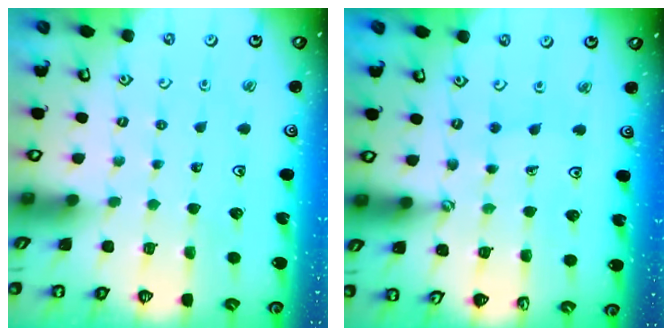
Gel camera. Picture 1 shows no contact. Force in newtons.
{"total": 2.5, "press": 2.2, "slide": 1.3}